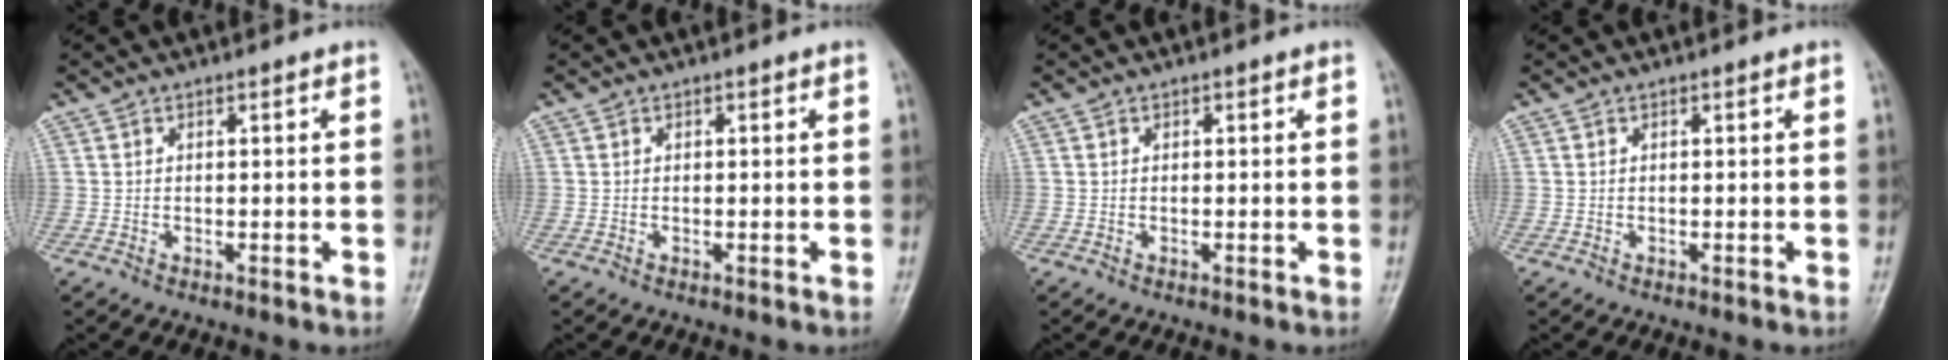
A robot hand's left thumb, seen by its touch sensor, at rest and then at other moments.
{"total": 0.0}
{"total": 0.0}
{"total": 0.0}